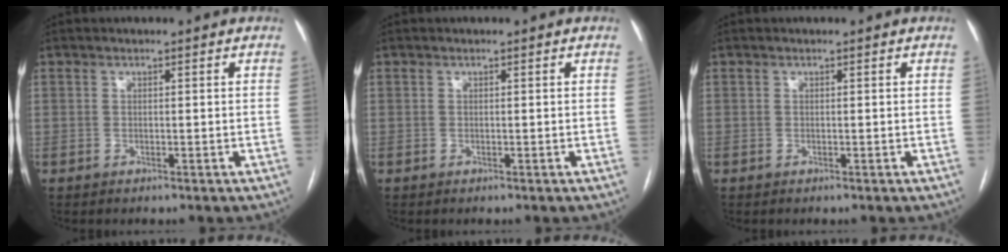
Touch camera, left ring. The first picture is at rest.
{"total": 0.0}
{"total": 0.0}